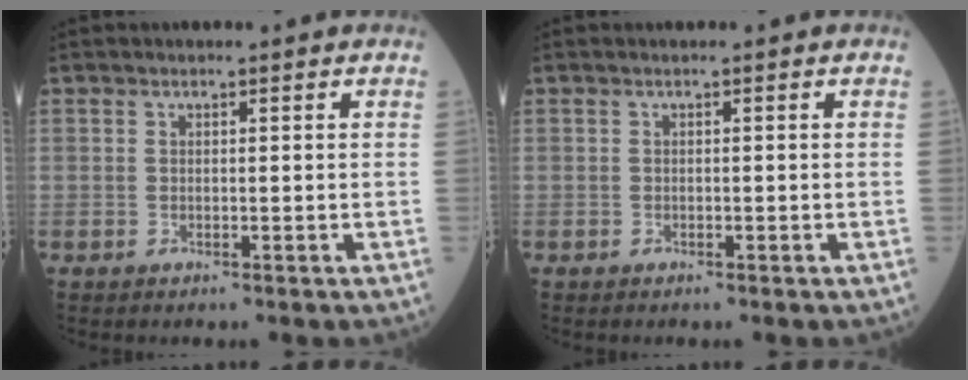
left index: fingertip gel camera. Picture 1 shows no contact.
{"total": 0.0}